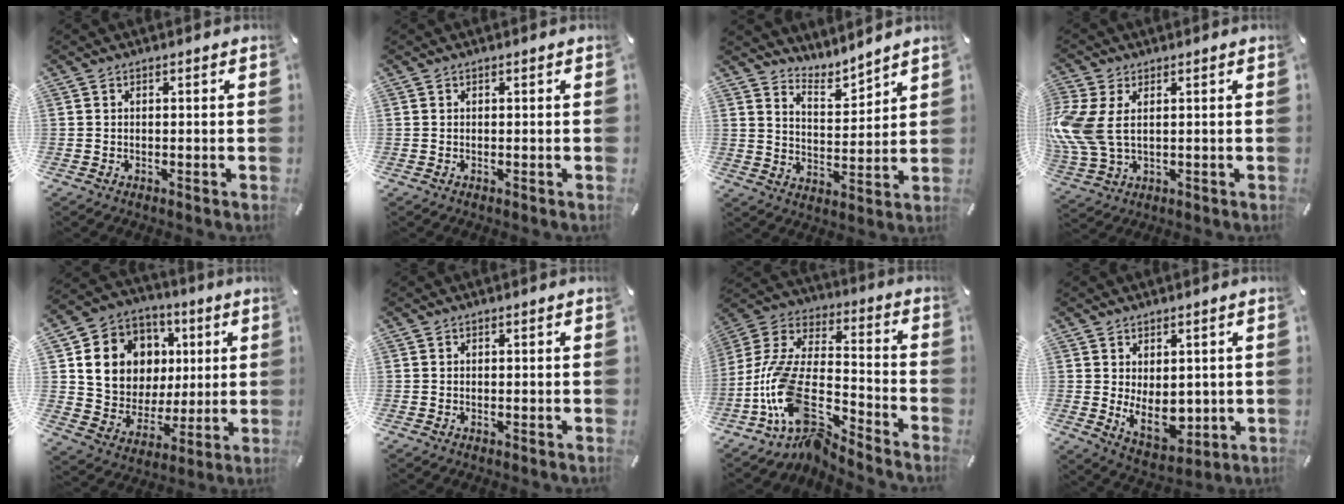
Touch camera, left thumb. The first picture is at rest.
{"total": 0.0}
{"total": 6.1, "force": [5.7, 2.1, -0.3], "torque": [-0.002, -0.057, 0.102]}
{"total": 10.1, "force": [1.6, 6.4, 7.6], "torque": [-0.192, -0.008, 0.030]}
{"total": 13.6, "force": [3.7, 12.4, 4.3], "torque": [-0.071, -0.016, 0.081]}
{"total": 0.0}
{"total": 17.0, "force": [-10.1, 8.0, 11.0], "torque": [-0.252, 0.016, -0.188]}
{"total": 9.3, "force": [0.4, 6.4, 6.7], "torque": [-0.100, -0.014, 0.009]}